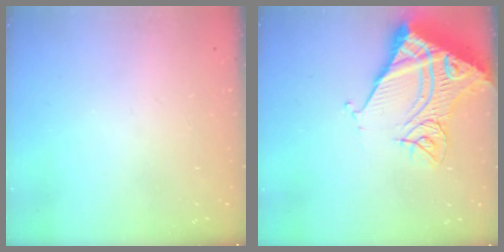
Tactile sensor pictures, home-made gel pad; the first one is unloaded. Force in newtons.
{"total": 17.3, "press": 17.2, "slide": 2.1}